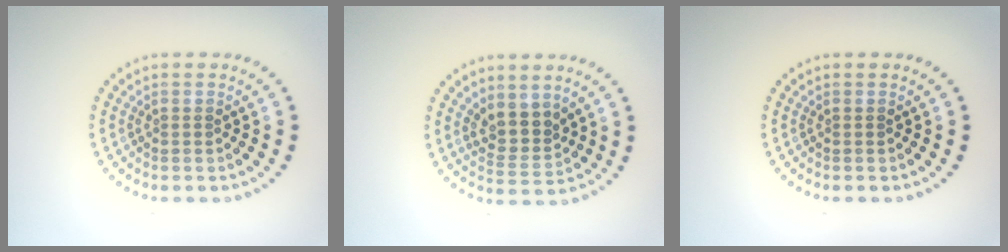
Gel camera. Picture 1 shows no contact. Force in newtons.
{"total": 2.9, "press": 2.4, "slide": 1.6}
{"total": 0.0}